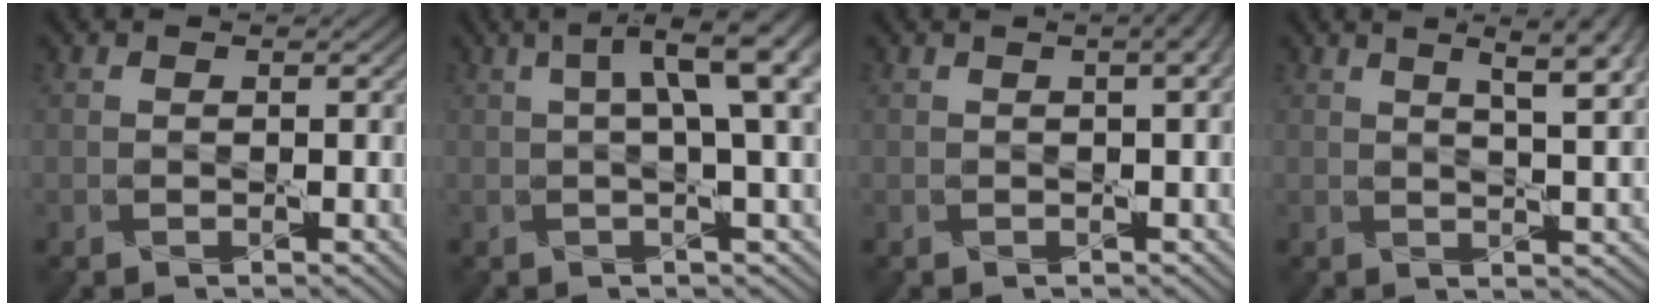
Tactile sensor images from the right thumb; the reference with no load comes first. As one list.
[{"total": 8.5, "force": [1.9, 2.0, 8.0], "torque": [-0.097, 0.025, 0.022]}, {"total": 3.1, "force": [1.0, 1.1, 2.7], "torque": [-0.028, 0.012, 0.002]}, {"total": 7.7, "force": [3.8, 2.0, 6.4], "torque": [-0.079, 0.021, 0.046]}]